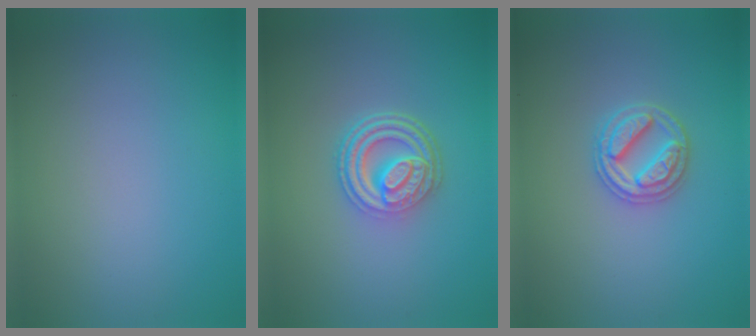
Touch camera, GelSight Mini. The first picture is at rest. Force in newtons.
{"total": 4.8, "press": 3.6, "slide": 3.1}
{"total": 3.0, "press": 2.9, "slide": 0.4}